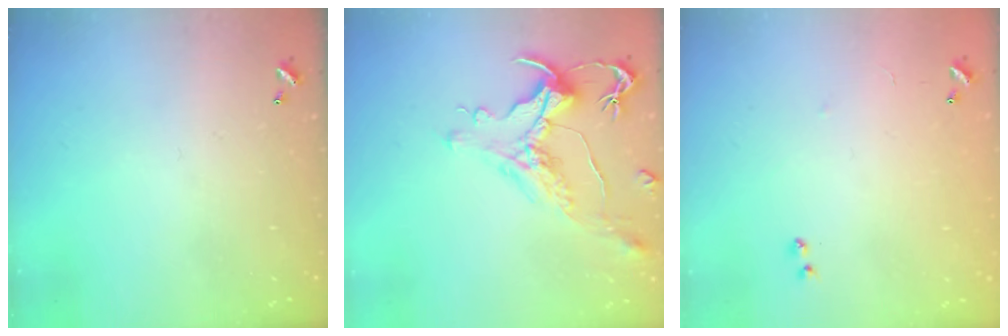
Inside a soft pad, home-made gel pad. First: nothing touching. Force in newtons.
{"total": 1.8, "press": 1.2, "slide": 1.3}
{"total": 8.5, "press": 8.5, "slide": 0.5}